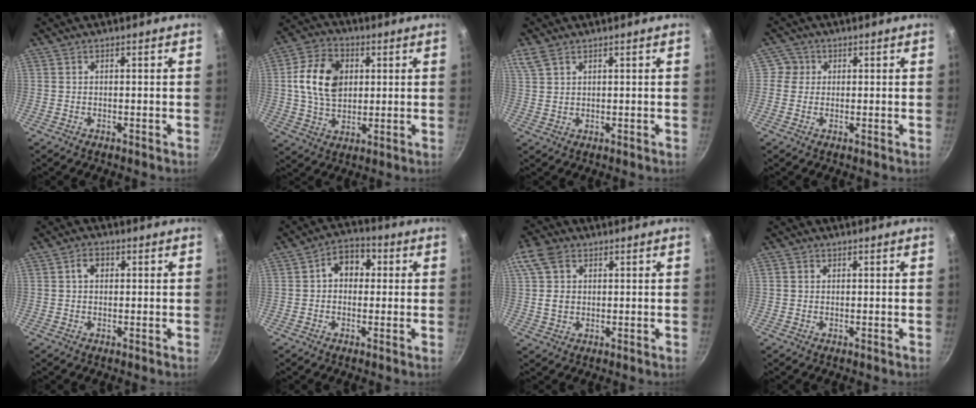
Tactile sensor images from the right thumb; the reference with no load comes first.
{"total": 12.9, "force": [2.3, 9.2, 8.8], "torque": [-0.139, 0.003, 0.036]}
{"total": 3.6, "force": [2.4, 1.9, 1.9], "torque": [-0.037, -0.003, 0.054]}
{"total": 2.7, "force": [0.4, 2.7, 0.2], "torque": [0.024, 0.003, -0.002]}
{"total": 2.9, "force": [0.7, 2.2, 1.8], "torque": [-0.019, 0.004, 0.007]}
{"total": 7.2, "force": [1.2, 5.5, 4.5], "torque": [-0.028, 0.013, 0.003]}
{"total": 7.9, "force": [2.4, 5.9, 4.8], "torque": [-0.080, -0.003, 0.036]}
{"total": 1.2, "force": [0.3, 1.1, 0.4], "torque": [-0.004, 0.001, 0.003]}